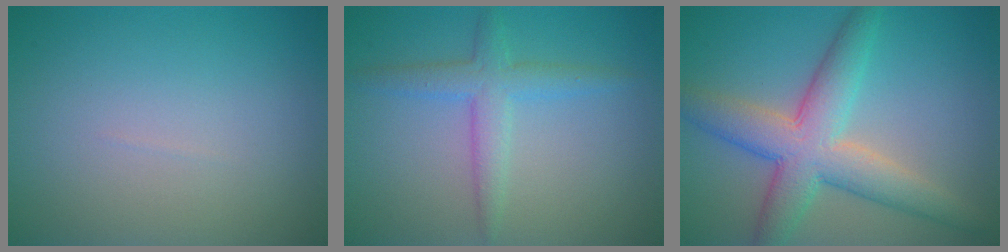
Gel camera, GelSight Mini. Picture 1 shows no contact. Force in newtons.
{"total": 3.0, "press": 3.0, "slide": 0.1}
{"total": 6.9, "press": 6.9, "slide": 0.1}